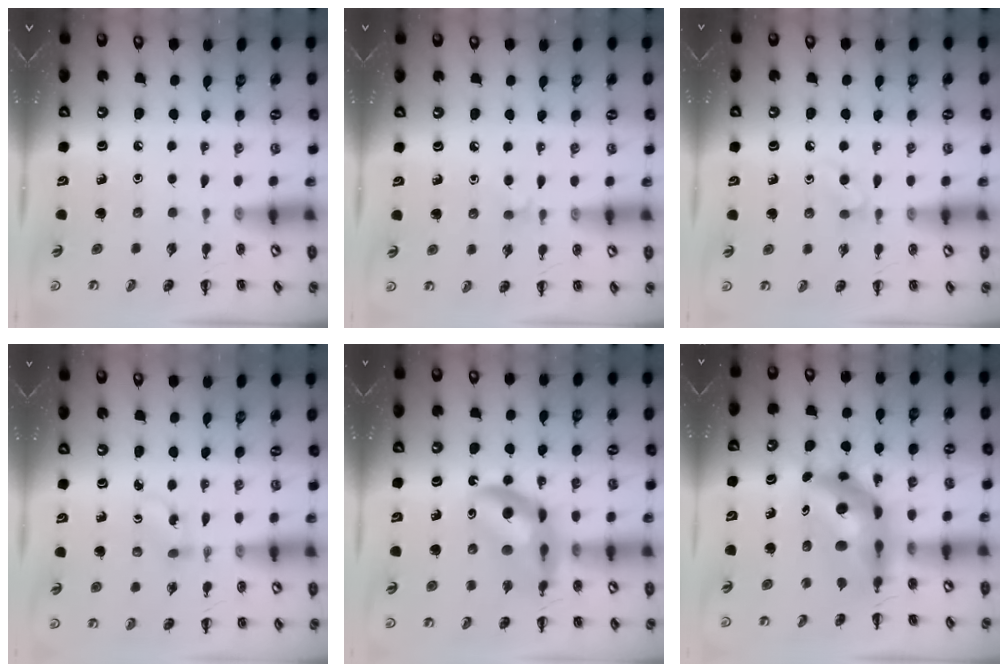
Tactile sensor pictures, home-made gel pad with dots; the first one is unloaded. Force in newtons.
{"total": 3.4, "press": 3.1, "slide": 1.4}
{"total": 2.9, "press": 2.6, "slide": 1.3}
{"total": 1.8, "press": 1.7, "slide": 0.8}
{"total": 12.0, "press": 11.6, "slide": 3.0}
{"total": 9.1, "press": 8.7, "slide": 2.7}